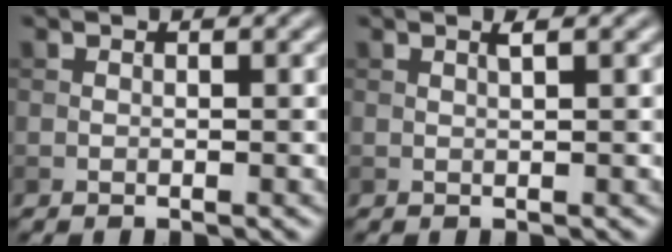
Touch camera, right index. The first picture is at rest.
{"total": 0.7, "force": [0.4, 0.0, 0.6], "torque": [-0.011, 0.001, 0.006]}